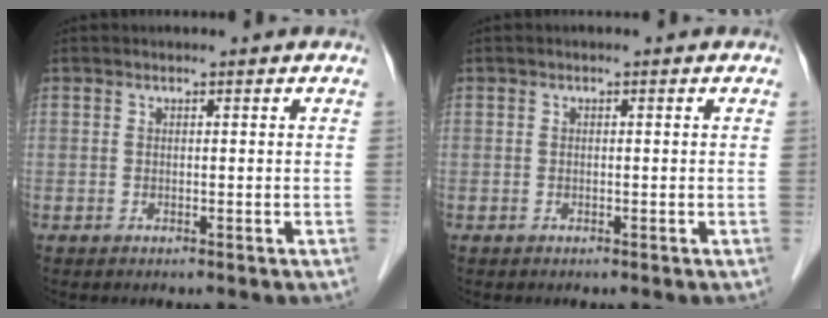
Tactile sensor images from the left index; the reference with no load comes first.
{"total": 0.0}